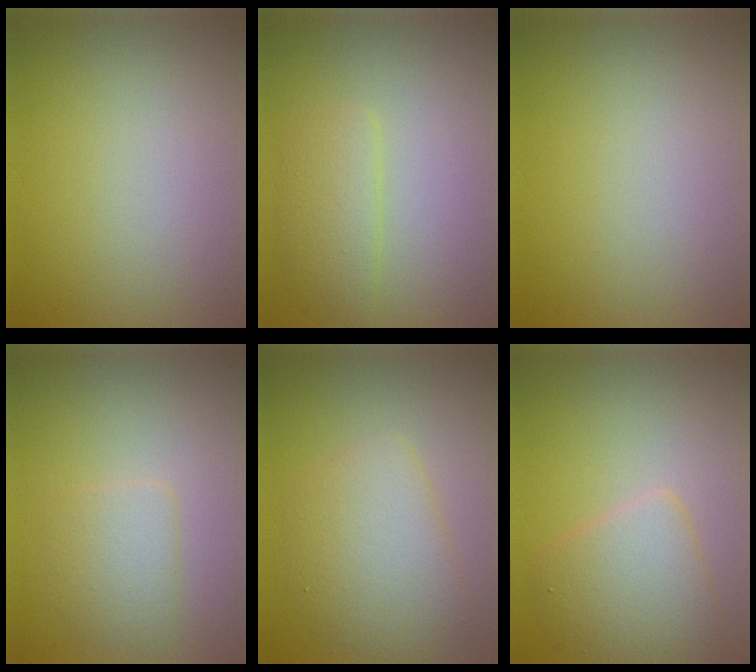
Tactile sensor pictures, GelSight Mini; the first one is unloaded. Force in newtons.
{"total": 2.3, "press": 2.3, "slide": 0.1}
{"total": 0.0}
{"total": 2.1, "press": 2.1, "slide": 0.0}
{"total": 4.4, "press": 4.4, "slide": 0.1}
{"total": 4.0, "press": 4.0, "slide": 0.2}